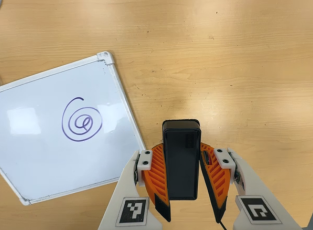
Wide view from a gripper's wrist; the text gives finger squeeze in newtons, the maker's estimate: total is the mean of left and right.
{"total": 8.2, "left": 6.2, "right": 10.1}